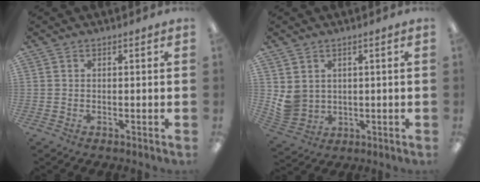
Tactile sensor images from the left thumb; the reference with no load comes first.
{"total": 4.9, "force": [1.8, 4.3, 1.5], "torque": [-0.039, -0.012, 0.039]}